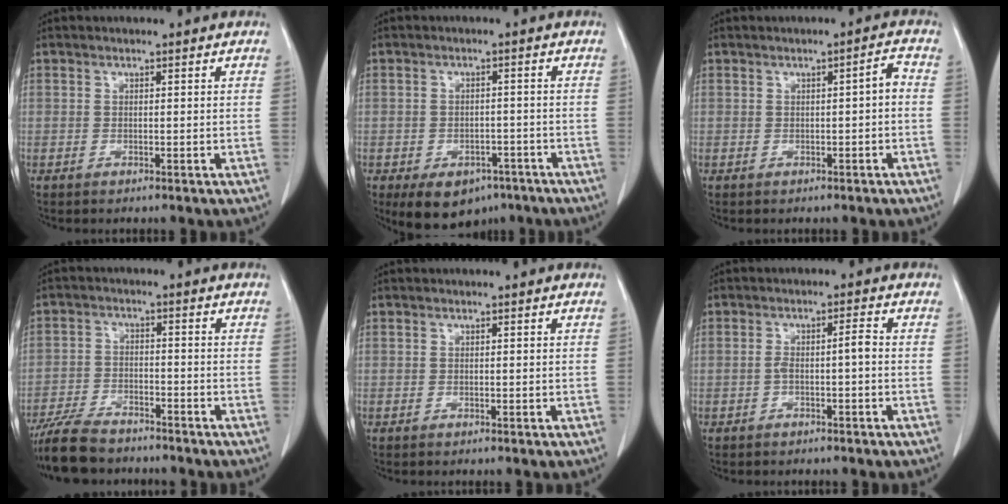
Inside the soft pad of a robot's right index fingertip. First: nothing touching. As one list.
[{"total": 8.9, "force": [-5.7, 5.7, 3.9], "torque": [-0.054, 0.008, -0.075]}, {"total": 1.9, "force": [-0.4, 0.2, 1.9], "torque": [-0.026, 0.005, -0.007]}, {"total": 8.9, "force": [-7.8, 2.8, 3.4], "torque": [-0.062, -0.017, -0.133]}, {"total": 0.0}, {"total": 2.7, "force": [-0.7, 0.2, 2.6], "torque": [-0.048, 0.012, -0.009]}]